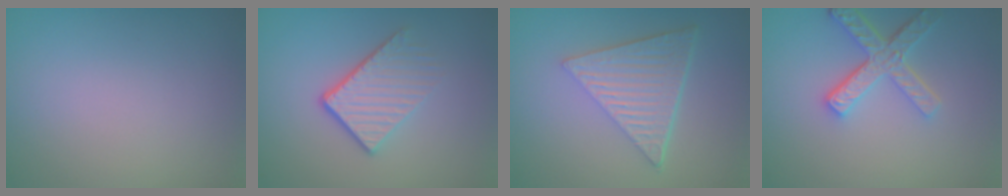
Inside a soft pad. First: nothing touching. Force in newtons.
{"total": 4.1, "press": 2.7, "slide": 3.1}
{"total": 6.7, "press": 4.5, "slide": 5.0}
{"total": 4.2, "press": 3.2, "slide": 2.7}